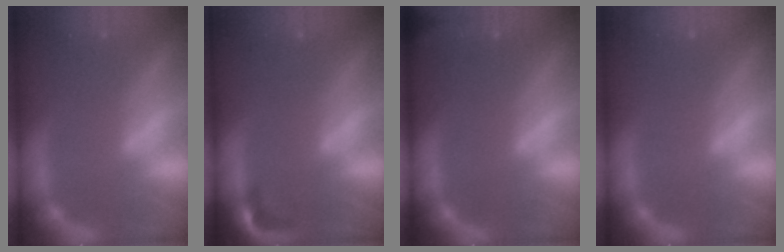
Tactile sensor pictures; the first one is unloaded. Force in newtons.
{"total": 1.9}
{"total": 2.4}
{"total": 0.0}